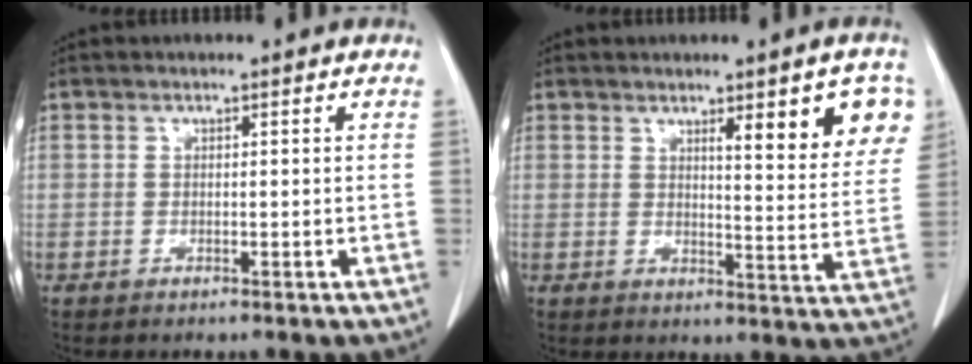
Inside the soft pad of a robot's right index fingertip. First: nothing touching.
{"total": 8.5, "force": [3.8, 1.2, 7.5], "torque": [-0.086, -0.005, 0.046]}